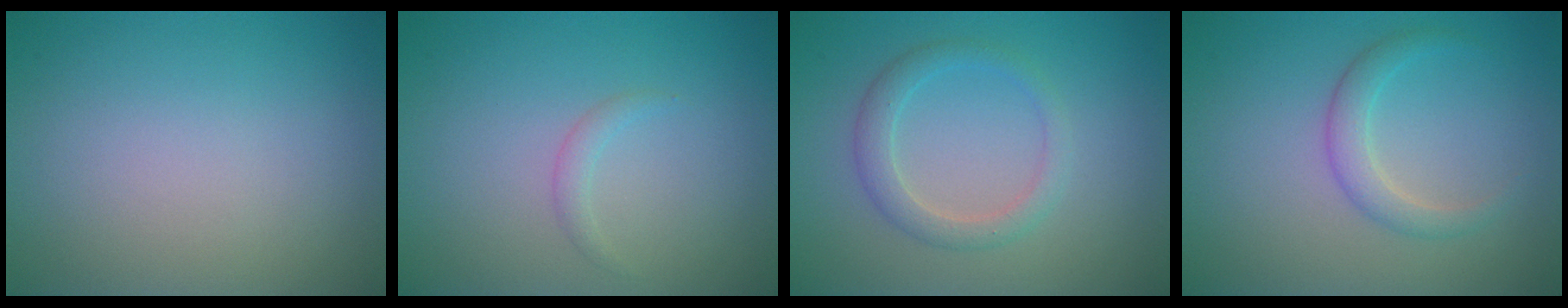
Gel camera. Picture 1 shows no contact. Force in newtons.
{"total": 0.9, "press": 0.9, "slide": 0.1}
{"total": 2.4, "press": 2.4, "slide": 0.2}
{"total": 2.1, "press": 2.1, "slide": 0.1}